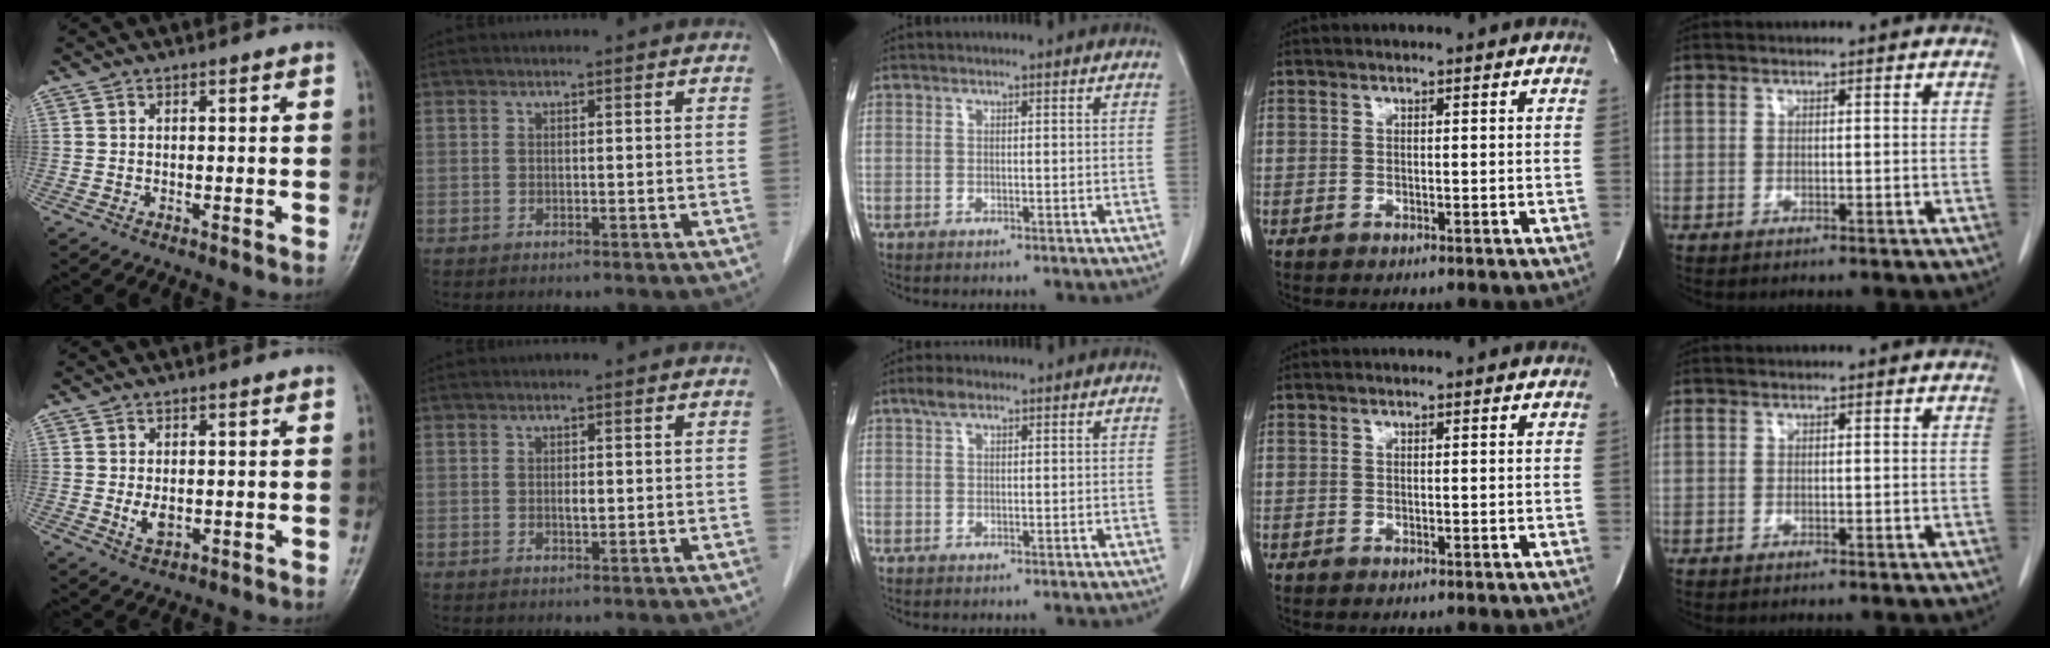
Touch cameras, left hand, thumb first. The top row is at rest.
{"thumb": {"total": 2.9, "force": [0.1, 1.6, 2.5], "torque": [-0.038, -0.007, 0.010]}, "index": {"total": 0.9, "force": [-0.4, 0.3, 0.8], "torque": [-0.014, -0.007, -0.007]}, "middle": {"total": 2.1, "force": [1.4, 0.9, 1.3], "torque": [-0.030, 0.010, 0.027]}}